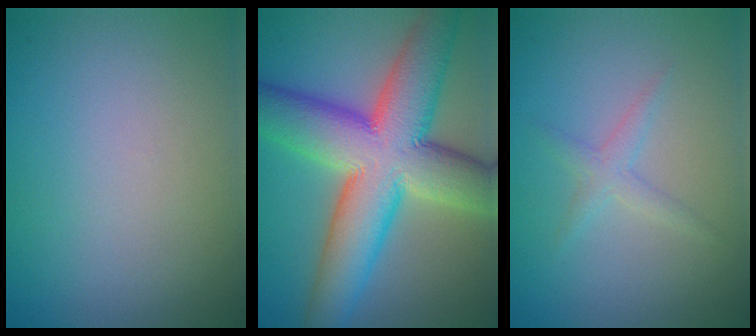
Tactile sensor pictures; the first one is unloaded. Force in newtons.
{"total": 13.5, "press": 13.5, "slide": 0.6}
{"total": 1.4, "press": 1.4, "slide": 0.0}